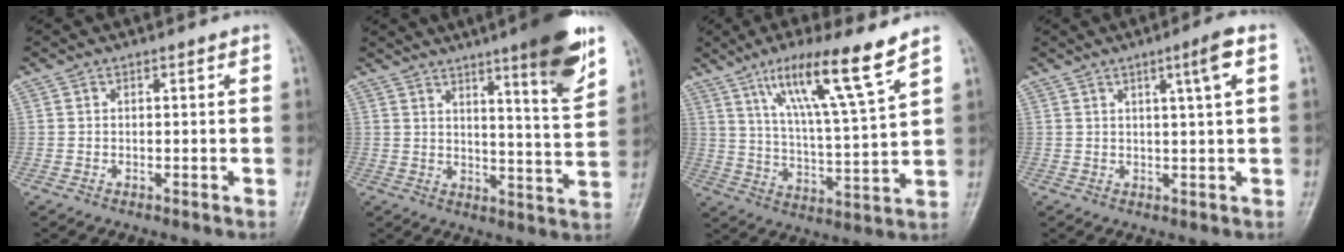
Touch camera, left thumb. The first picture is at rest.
{"total": 13.6, "force": [8.3, 1.4, 10.7], "torque": [-0.137, -0.049, 0.117]}
{"total": 15.0, "force": [9.3, 0.8, 11.7], "torque": [-0.201, -0.045, 0.166]}
{"total": 4.8, "force": [1.9, -0.2, 4.5], "torque": [-0.074, -0.001, 0.032]}